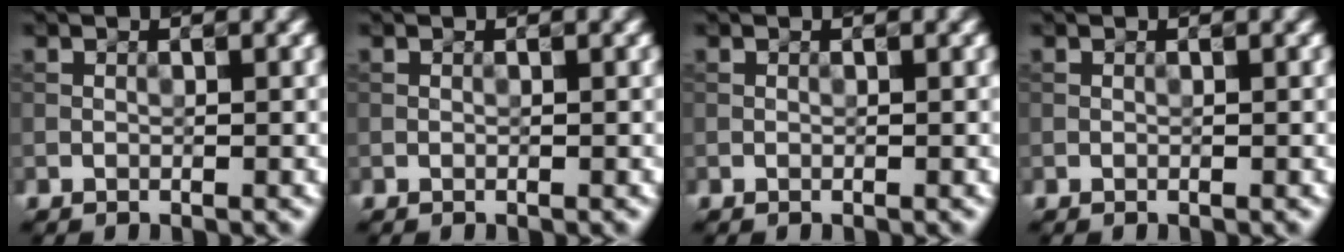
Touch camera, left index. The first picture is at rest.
{"total": 0.0}
{"total": 0.0}
{"total": 0.0}